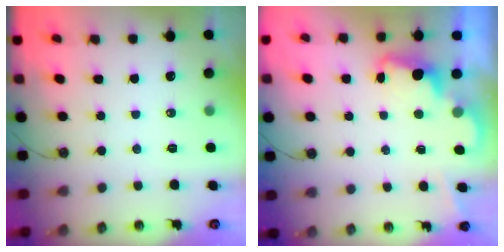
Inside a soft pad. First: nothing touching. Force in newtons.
{"total": 2.5, "press": 2.4, "slide": 0.5}